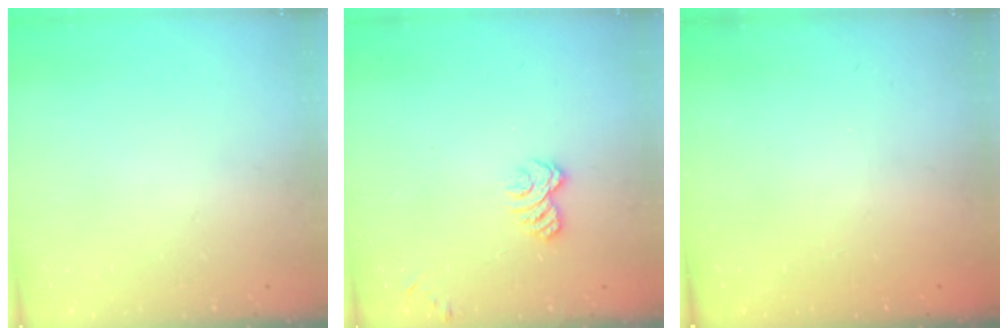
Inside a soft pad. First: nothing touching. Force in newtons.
{"total": 3.4, "press": 3.2, "slide": 1.1}
{"total": 2.3, "press": 2.2, "slide": 0.8}